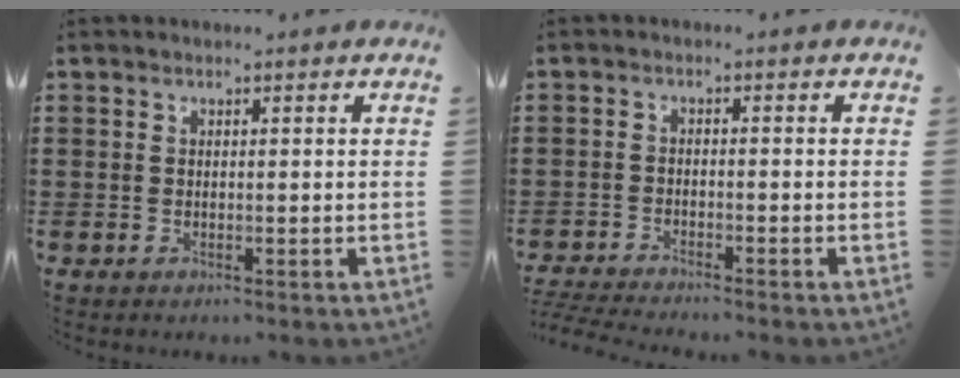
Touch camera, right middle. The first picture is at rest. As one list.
[{"total": 3.1, "force": [-3.0, -0.1, 0.5], "torque": [-0.025, -0.008, -0.066]}]